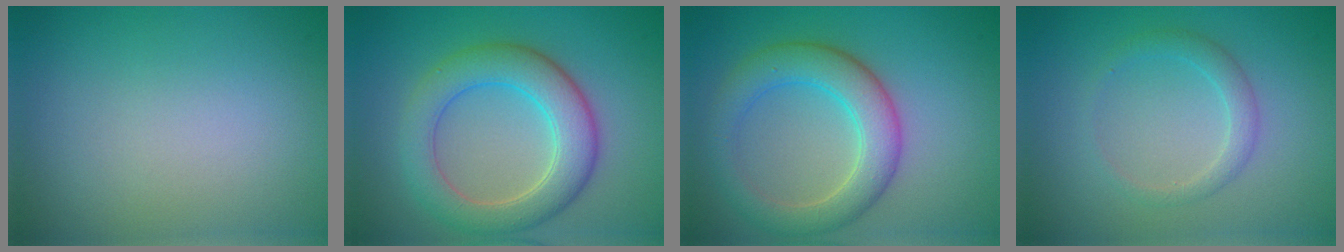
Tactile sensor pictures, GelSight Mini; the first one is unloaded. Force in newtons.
{"total": 6.0, "press": 6.0, "slide": 0.2}
{"total": 5.2, "press": 5.2, "slide": 0.2}
{"total": 1.8, "press": 1.8, "slide": 0.0}